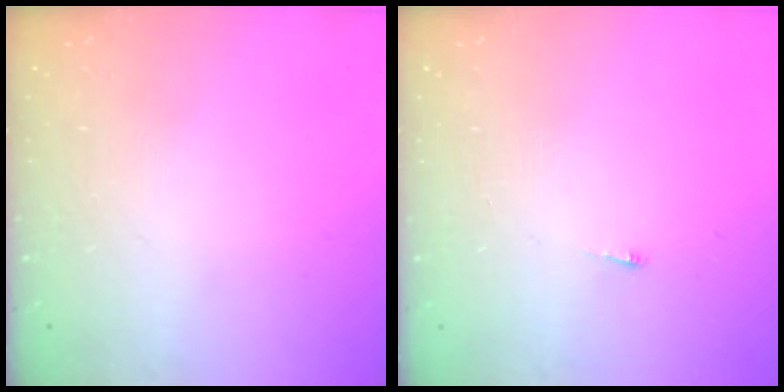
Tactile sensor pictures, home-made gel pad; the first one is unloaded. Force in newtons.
{"total": 2.6, "press": 2.5, "slide": 0.3}